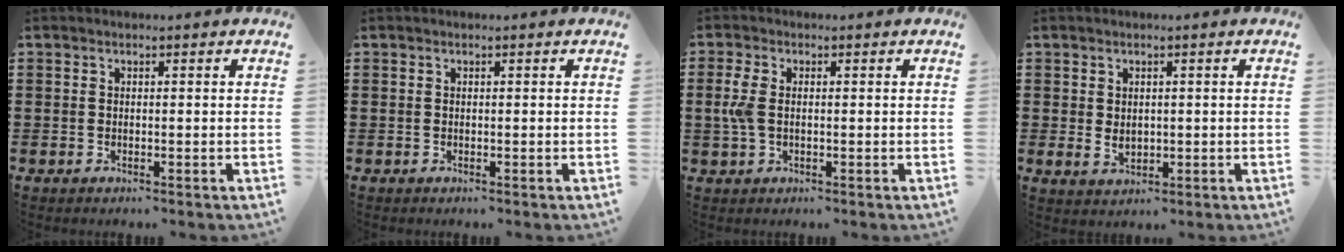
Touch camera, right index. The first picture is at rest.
{"total": 0.0}
{"total": 3.9, "force": [0.0, 2.2, 3.2], "torque": [-0.095, -0.002, -0.009]}
{"total": 1.8, "force": [0.3, 1.4, 1.1], "torque": [-0.023, 0.006, 0.006]}